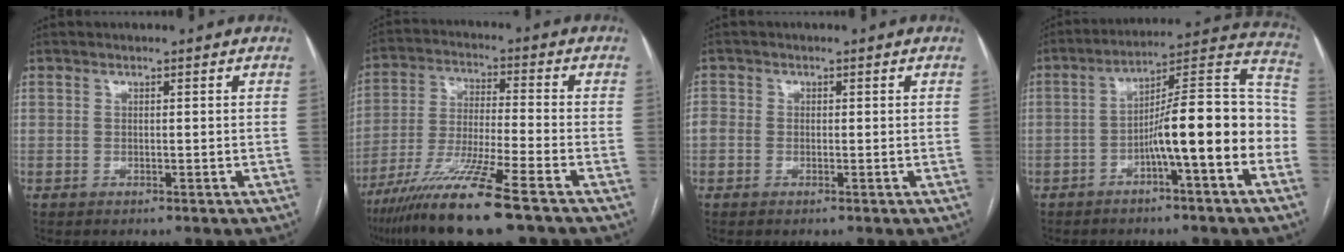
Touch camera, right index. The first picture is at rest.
{"total": 14.6, "force": [-9.6, 0.2, 11.0], "torque": [-0.227, -0.044, -0.179]}
{"total": 2.0, "force": [-0.2, 1.8, 0.9], "torque": [-0.014, 0.014, -0.004]}
{"total": 14.6, "force": [-4.4, 1.3, 13.9], "torque": [-0.200, 0.039, -0.068]}